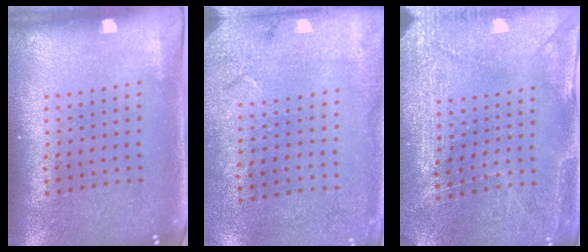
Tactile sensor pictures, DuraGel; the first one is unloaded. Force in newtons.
{"total": 2.7, "press": 2.2, "slide": 1.6}
{"total": 2.8, "press": 2.8, "slide": 0.4}